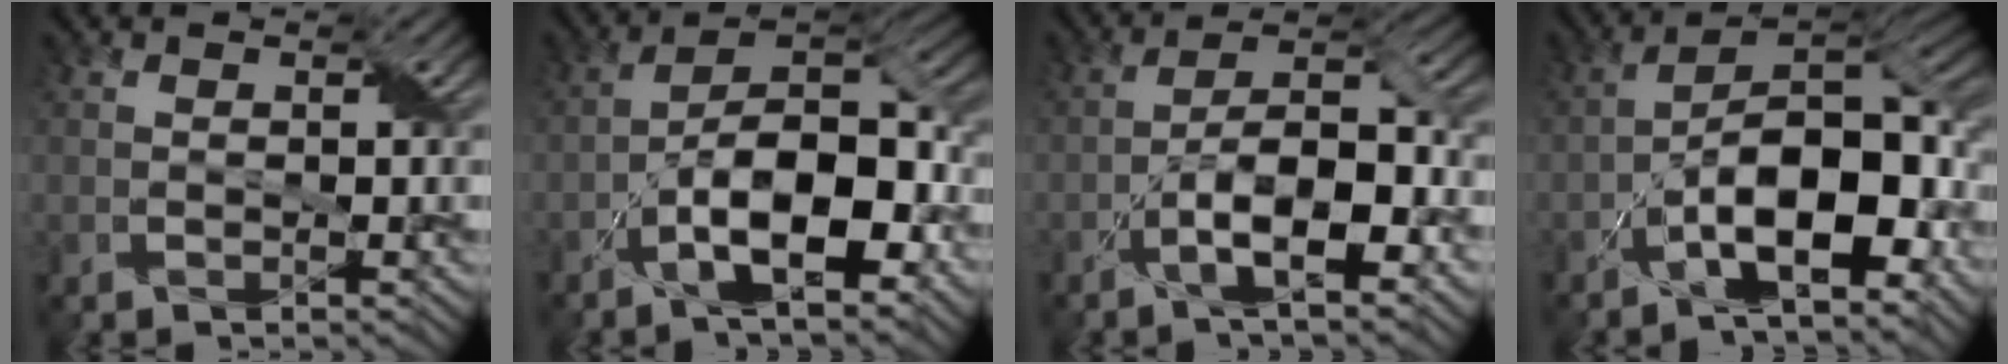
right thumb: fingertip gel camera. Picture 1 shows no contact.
{"total": 12.7, "force": [-5.7, 5.2, 10.1], "torque": [-0.168, -0.003, -0.106]}
{"total": 10.4, "force": [-4.7, 3.5, 8.6], "torque": [-0.144, 0.009, -0.087]}
{"total": 14.2, "force": [-5.6, 6.1, 11.5], "torque": [-0.183, -0.009, -0.105]}